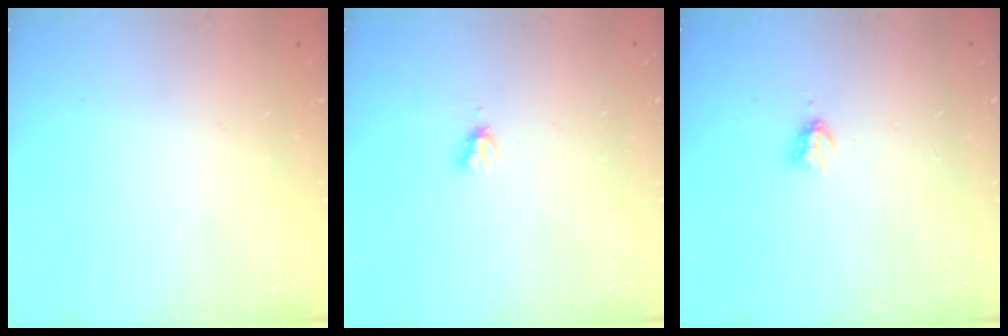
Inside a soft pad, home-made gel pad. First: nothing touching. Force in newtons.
{"total": 2.2, "press": 2.2, "slide": 0.3}
{"total": 2.9, "press": 2.9, "slide": 0.5}